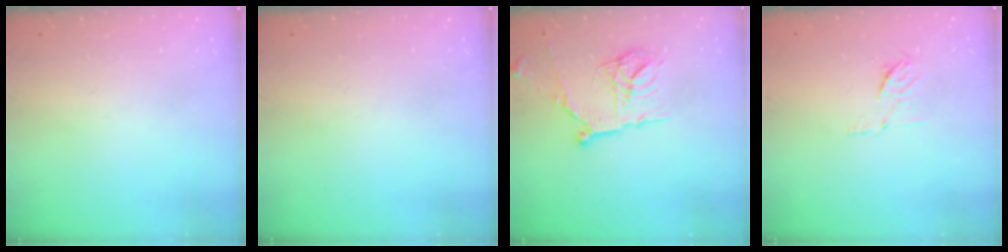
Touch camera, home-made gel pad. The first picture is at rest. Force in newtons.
{"total": 0.0}
{"total": 15.2, "press": 15.2, "slide": 0.8}
{"total": 5.2, "press": 5.1, "slide": 0.9}